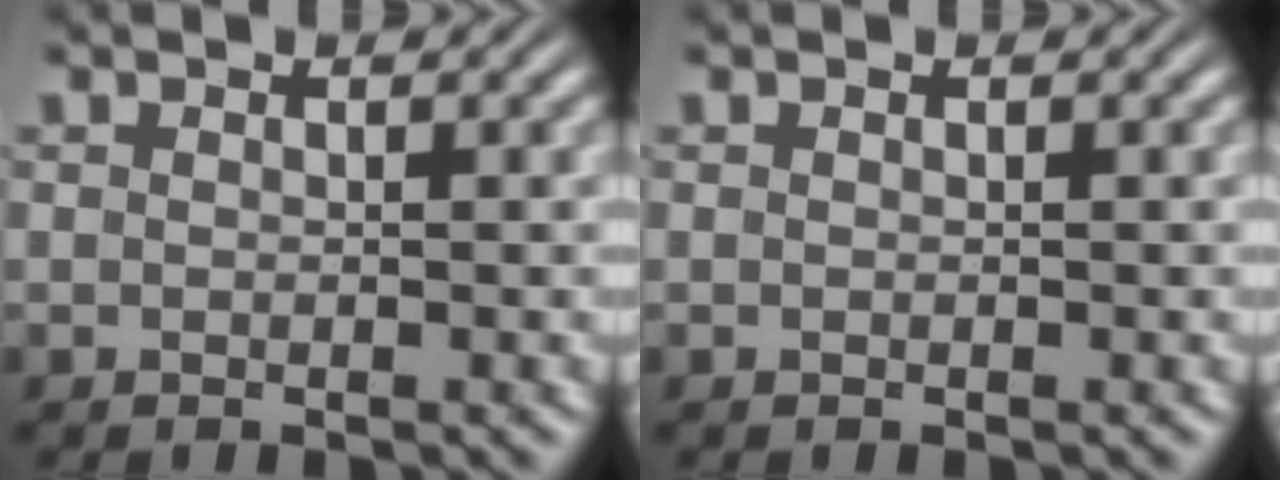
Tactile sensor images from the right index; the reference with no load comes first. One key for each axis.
{"total": 0.0}